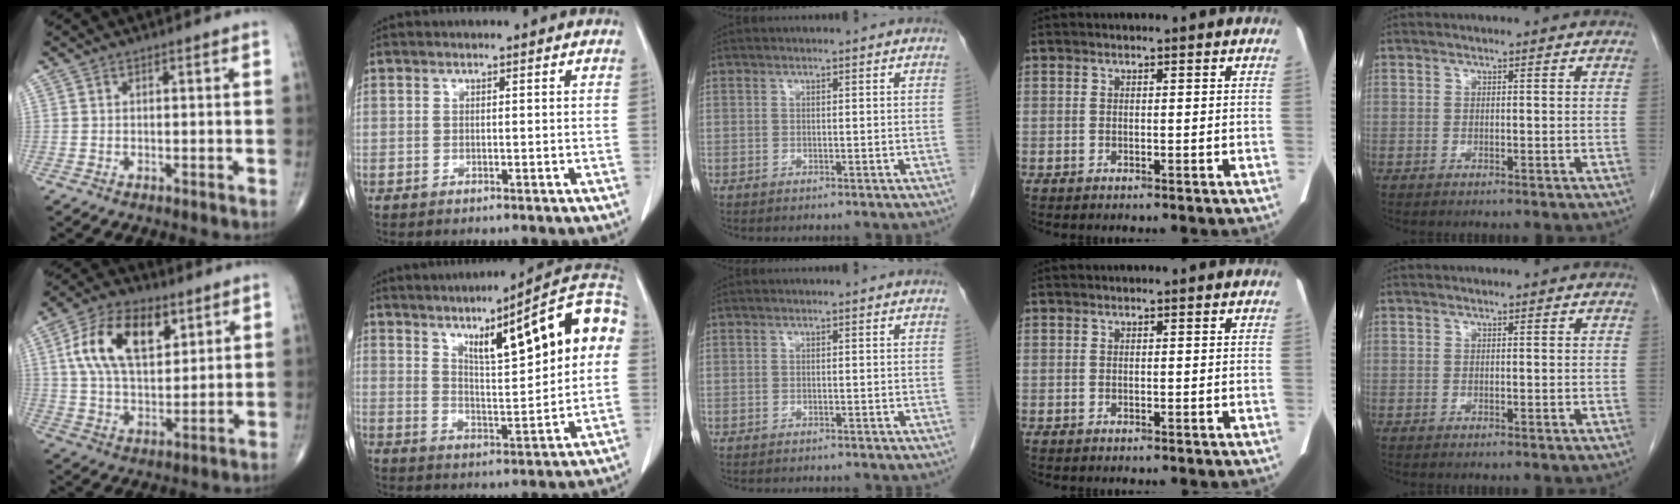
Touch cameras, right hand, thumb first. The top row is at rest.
{"thumb": {"total": 15.9, "force": [5.9, 8.8, 11.8], "torque": [-0.195, -0.007, 0.107]}, "index": {"total": 18.2, "force": [5.9, 3.1, 17.0], "torque": [-0.241, 0.026, 0.082]}, "middle": {"total": 4.7, "force": [-4.3, 1.0, 1.7], "torque": [-0.018, -0.003, -0.053]}}